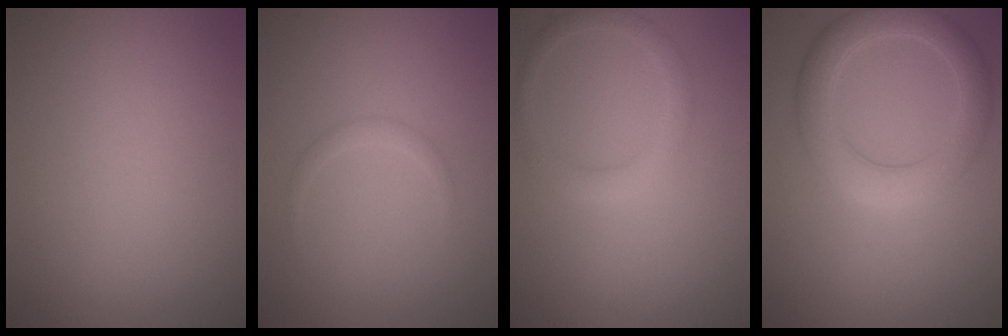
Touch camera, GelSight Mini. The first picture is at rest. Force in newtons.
{"total": 0.8, "press": 0.8, "slide": 0.1}
{"total": 2.0, "press": 2.0, "slide": 0.1}
{"total": 4.6, "press": 4.6, "slide": 0.2}